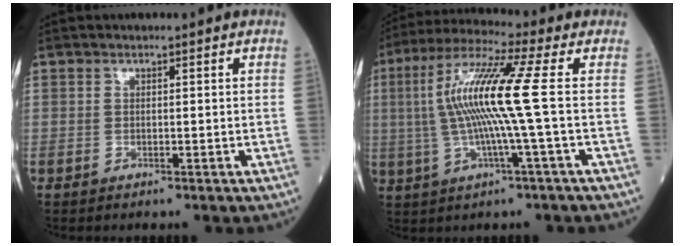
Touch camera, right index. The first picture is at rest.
{"total": 12.9, "force": [0.9, -0.8, 12.8], "torque": [-0.263, 0.012, 0.012]}